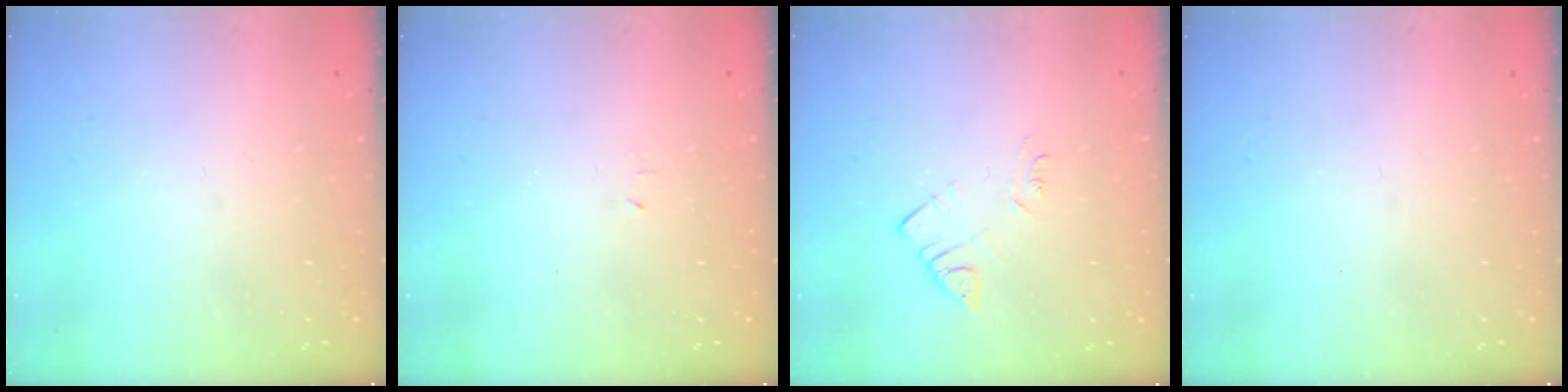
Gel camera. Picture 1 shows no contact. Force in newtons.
{"total": 2.9, "press": 2.9, "slide": 0.4}
{"total": 3.9, "press": 3.9, "slide": 0.6}
{"total": 0.0}